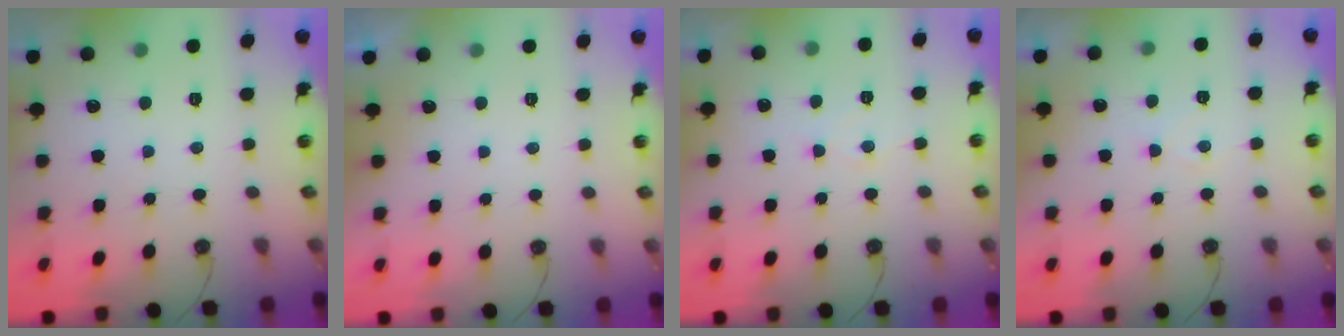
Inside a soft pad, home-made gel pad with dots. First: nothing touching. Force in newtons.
{"total": 0.0}
{"total": 4.9, "press": 4.8, "slide": 0.7}
{"total": 4.6, "press": 4.5, "slide": 0.7}